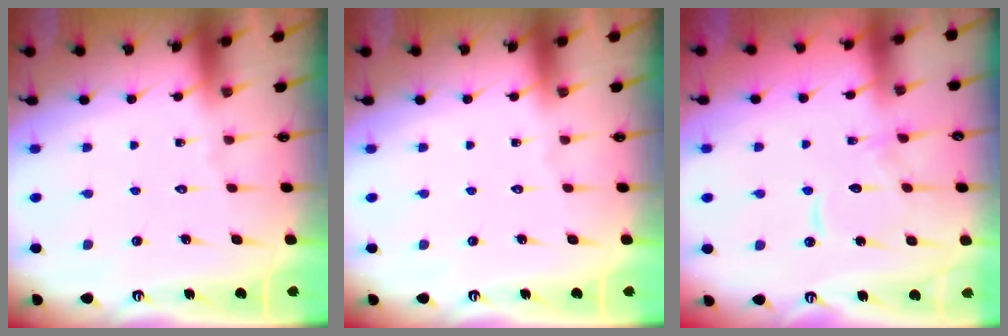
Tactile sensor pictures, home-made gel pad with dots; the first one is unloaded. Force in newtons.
{"total": 0.0}
{"total": 11.3, "press": 11.3, "slide": 0.9}